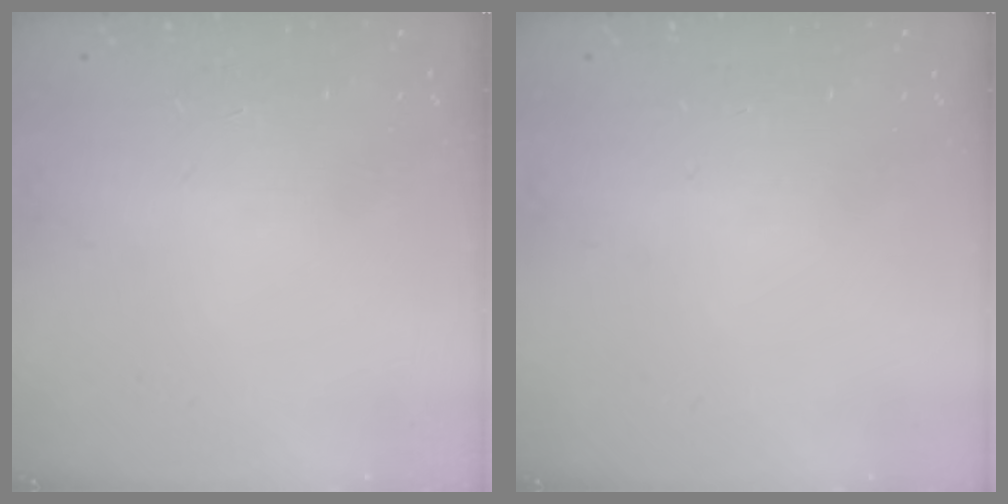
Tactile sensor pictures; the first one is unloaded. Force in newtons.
{"total": 0.0}